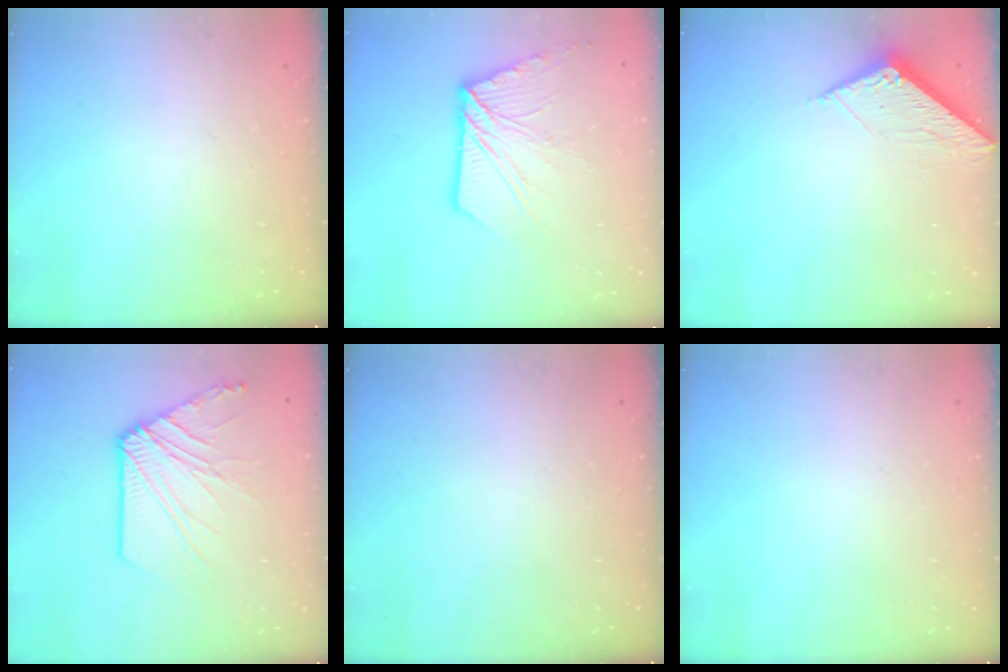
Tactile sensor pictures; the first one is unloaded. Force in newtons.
{"total": 12.9, "press": 12.8, "slide": 1.4}
{"total": 6.1, "press": 6.1, "slide": 0.3}
{"total": 11.5, "press": 11.5, "slide": 0.8}
{"total": 0.0}
{"total": 0.0}